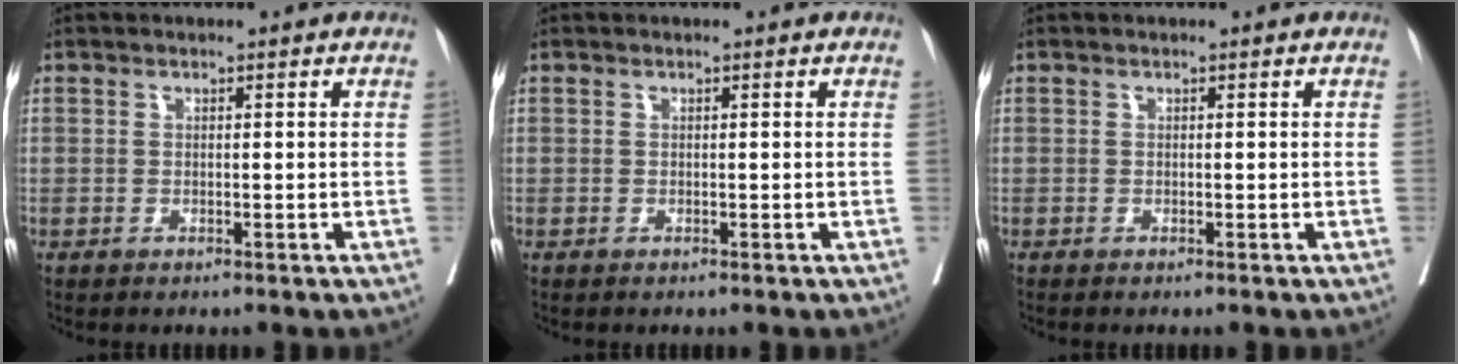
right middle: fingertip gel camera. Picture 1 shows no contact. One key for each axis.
{"total": 0.0}
{"total": 0.0}